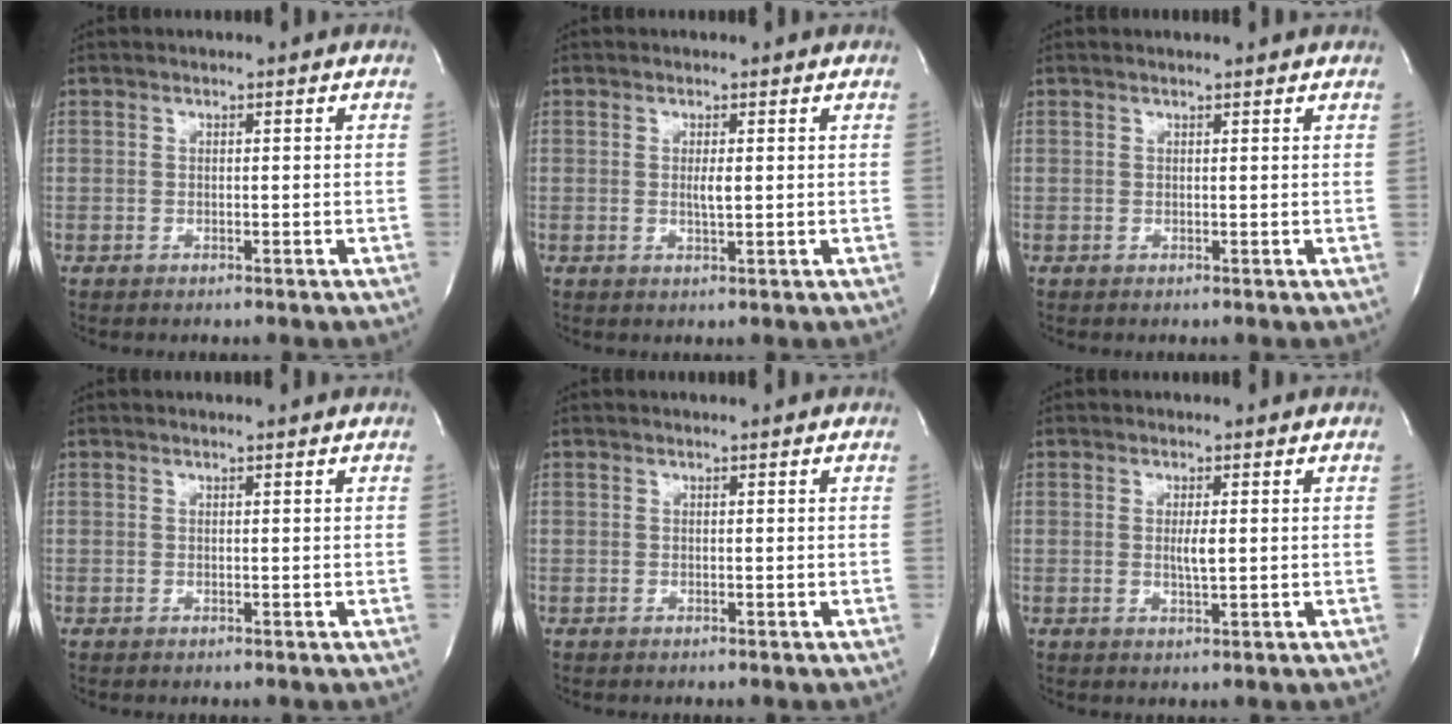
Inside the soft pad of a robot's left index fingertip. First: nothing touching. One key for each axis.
{"total": 1.6, "fx": 0.2, "fy": 0.2, "fz": 1.6, "tx": -0.033, "ty": -0.004, "tz": 0.003}
{"total": 3.3, "fx": 3.2, "fy": 0.2, "fz": 0.9, "tx": -0.015, "ty": 0.012, "tz": 0.030}
{"total": 1.3, "fx": 1.2, "fy": -0.1, "fz": 0.3, "tx": -0.010, "ty": 0.003, "tz": 0.015}
{"total": 1.6, "fx": 1.6, "fy": 0.2, "fz": 0.3, "tx": -0.014, "ty": 0.011, "tz": 0.012}
{"total": 2.0, "fx": 0.2, "fy": 0.2, "fz": 2.0, "tx": -0.039, "ty": -0.004, "tz": 0.004}